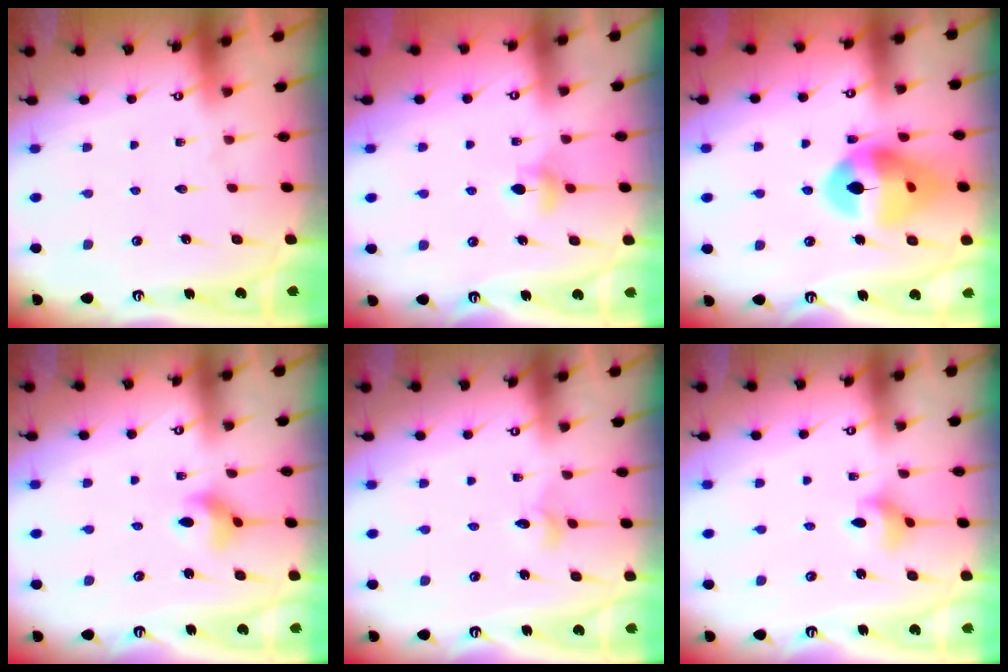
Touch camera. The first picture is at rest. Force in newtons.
{"total": 4.6, "press": 4.5, "slide": 0.9}
{"total": 16.4, "press": 16.2, "slide": 2.3}
{"total": 4.5, "press": 4.5, "slide": 0.5}
{"total": 2.8, "press": 2.8, "slide": 0.3}
{"total": 3.3, "press": 3.3, "slide": 0.5}